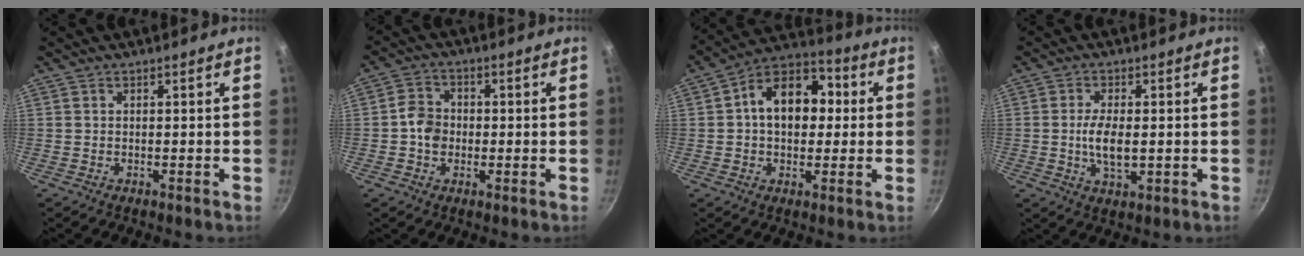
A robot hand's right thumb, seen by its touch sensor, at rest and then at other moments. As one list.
[{"total": 5.3, "force": [-0.6, 4.5, 2.7], "torque": [-0.028, 0.016, -0.021]}, {"total": 14.8, "force": [1.7, 10.3, 10.5], "torque": [-0.114, 0.031, 0.007]}, {"total": 6.2, "force": [-0.3, 2.8, 5.5], "torque": [-0.110, -0.002, -0.005]}]